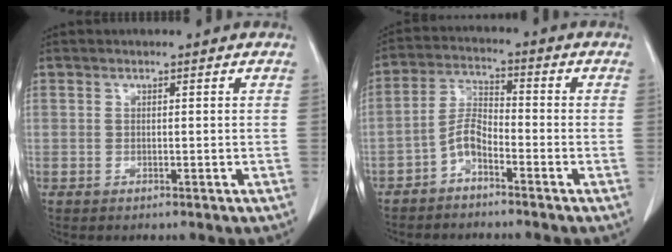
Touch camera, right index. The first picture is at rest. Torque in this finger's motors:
{"motor_torque": [0.80, -0.24, 0.12, 0.04]}